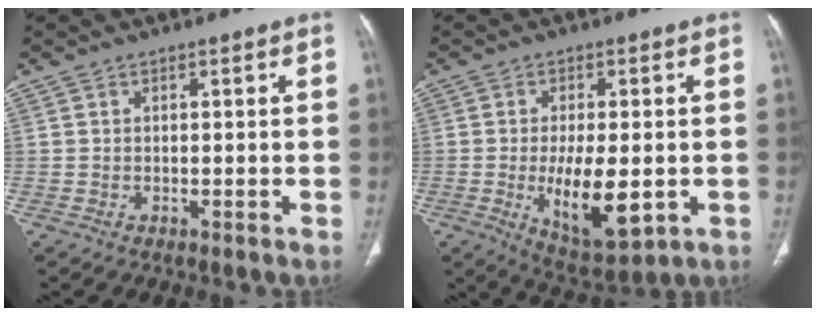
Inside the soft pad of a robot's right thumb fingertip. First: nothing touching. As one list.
[{"total": 12.5, "force": [-2.4, 5.4, 11.0], "torque": [-0.169, -0.017, -0.026]}]